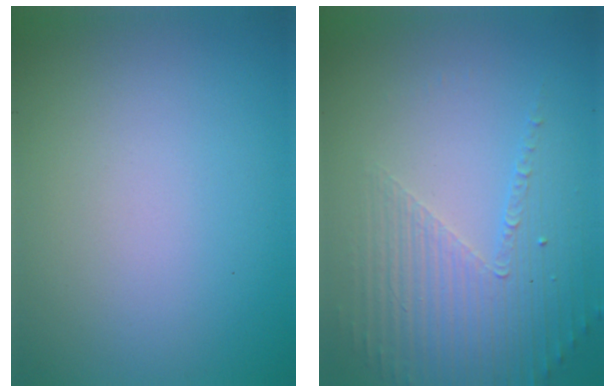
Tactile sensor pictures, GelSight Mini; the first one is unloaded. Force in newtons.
{"total": 5.2, "press": 3.1, "slide": 4.1}